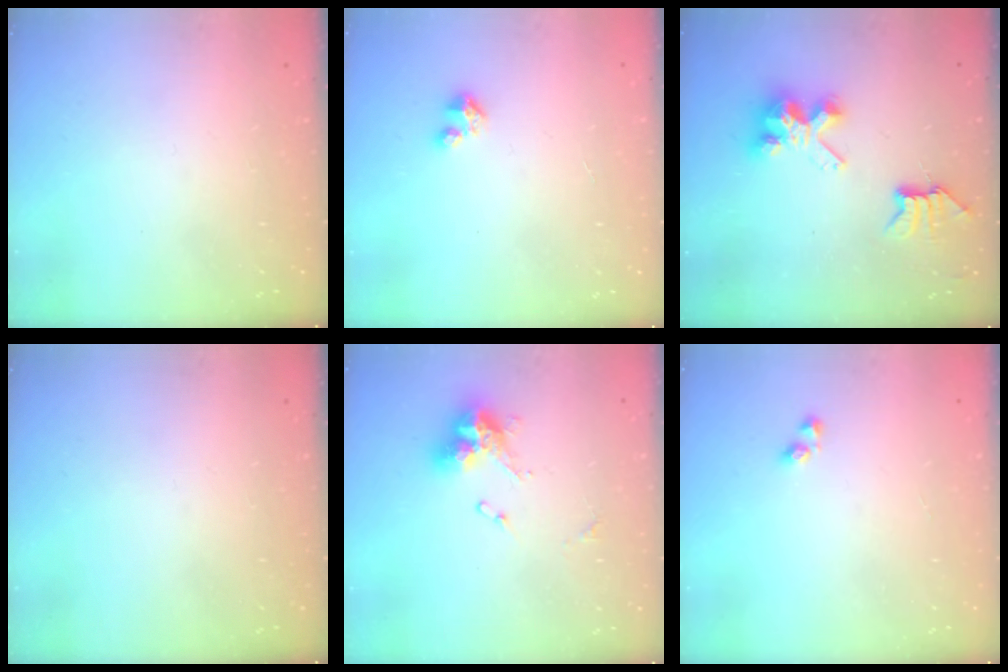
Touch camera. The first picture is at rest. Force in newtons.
{"total": 2.3, "press": 2.3, "slide": 0.3}
{"total": 7.5, "press": 7.5, "slide": 0.2}
{"total": 0.0}
{"total": 10.8, "press": 10.8, "slide": 1.1}
{"total": 2.4, "press": 2.1, "slide": 1.2}